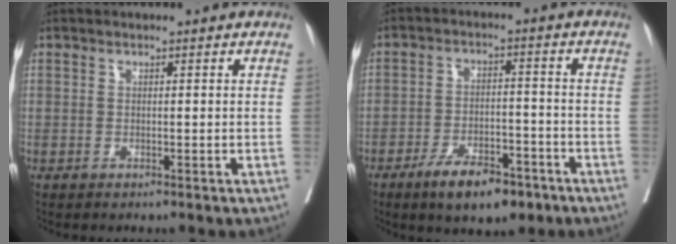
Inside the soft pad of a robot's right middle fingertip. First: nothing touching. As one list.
[{"total": 9.1, "force": [-6.0, 3.3, 5.9], "torque": [-0.096, -0.003, -0.096]}]